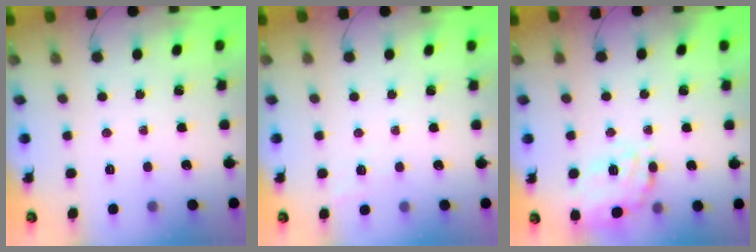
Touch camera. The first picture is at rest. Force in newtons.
{"total": 5.8, "press": 5.6, "slide": 1.5}
{"total": 20.2, "press": 20.1, "slide": 2.2}